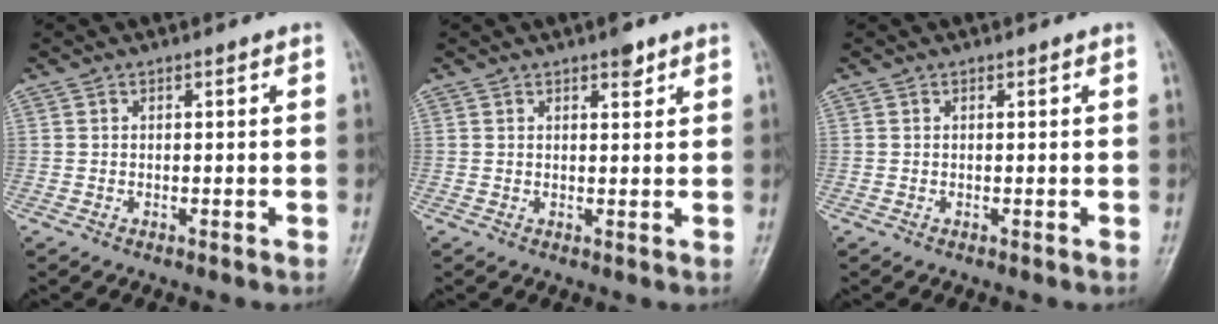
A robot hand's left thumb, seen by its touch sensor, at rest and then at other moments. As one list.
[{"total": 2.3, "force": [1.6, 0.9, 1.4], "torque": [-0.013, -0.009, 0.022]}, {"total": 0.0}]